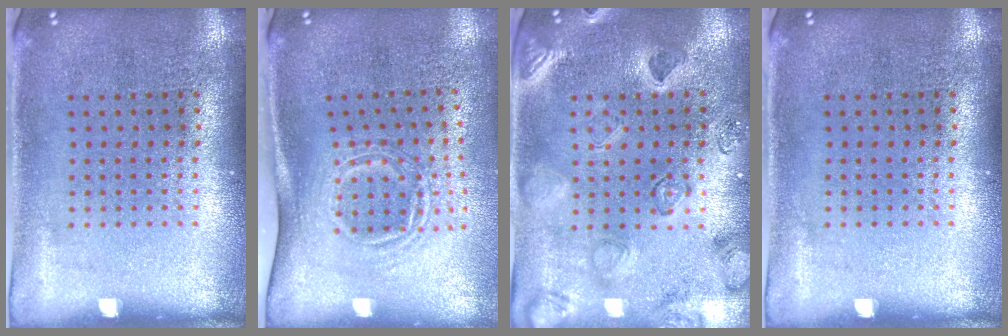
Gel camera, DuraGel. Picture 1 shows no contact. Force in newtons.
{"total": 1.7, "press": 1.2, "slide": 1.2}
{"total": 2.4, "press": 2.3, "slide": 0.6}
{"total": 0.0}